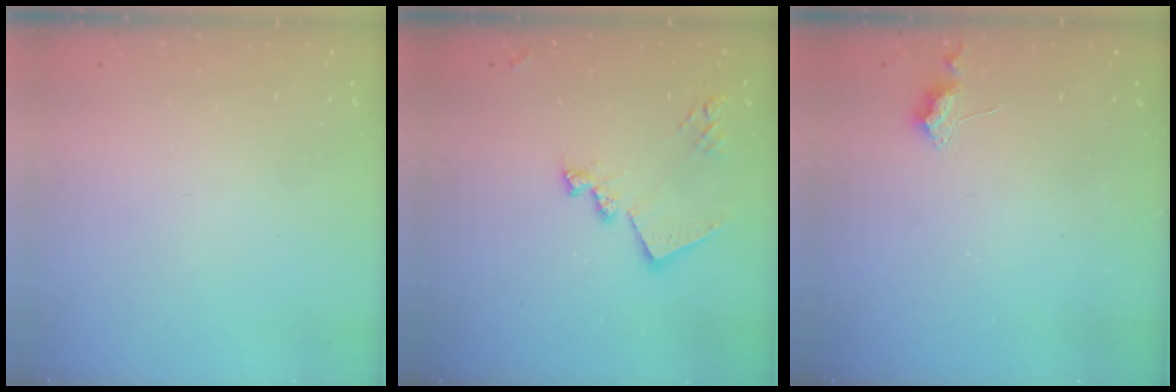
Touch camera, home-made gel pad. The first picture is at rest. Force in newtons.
{"total": 14.3, "press": 14.3, "slide": 1.1}
{"total": 5.5, "press": 5.4, "slide": 0.8}